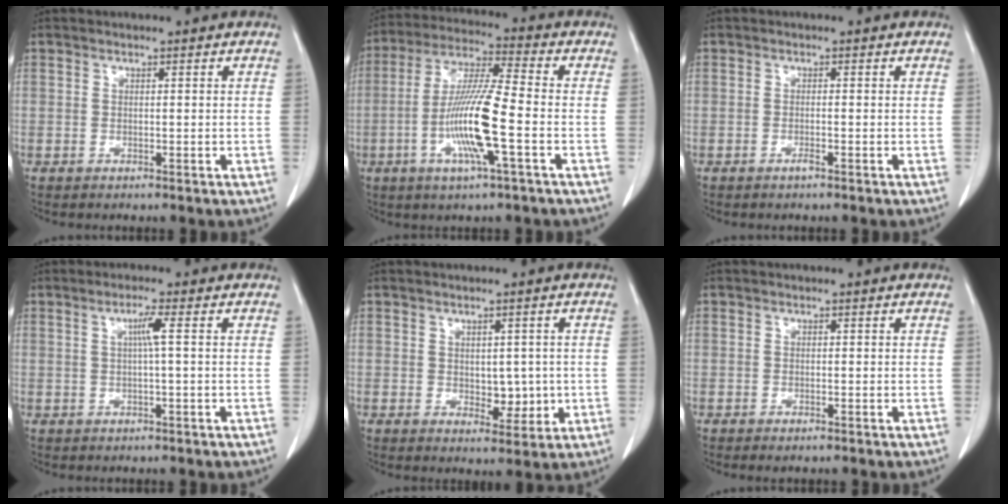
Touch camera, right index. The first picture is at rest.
{"total": 12.8, "force": [-3.4, 0.4, 12.3], "torque": [-0.246, -0.006, -0.071]}
{"total": 1.0, "force": [-0.7, 0.0, 0.7], "torque": [-0.017, 0.000, -0.012]}
{"total": 2.5, "force": [0.4, -0.5, 2.5], "torque": [-0.047, 0.002, 0.007]}
{"total": 4.3, "force": [-0.3, 2.6, 3.4], "torque": [-0.037, -0.001, 0.007]}
{"total": 1.2, "force": [-0.9, 0.3, 0.8], "torque": [-0.013, -0.003, -0.010]}